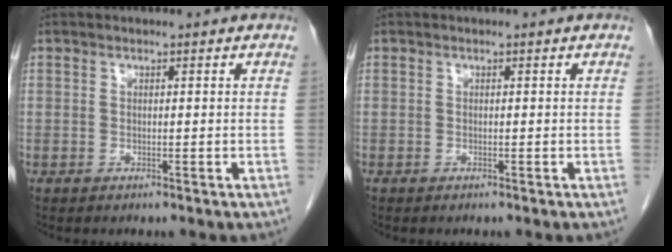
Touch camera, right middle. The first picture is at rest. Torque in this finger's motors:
{"motor_torque": [1.03, -1.11, 0.10, 0.06]}